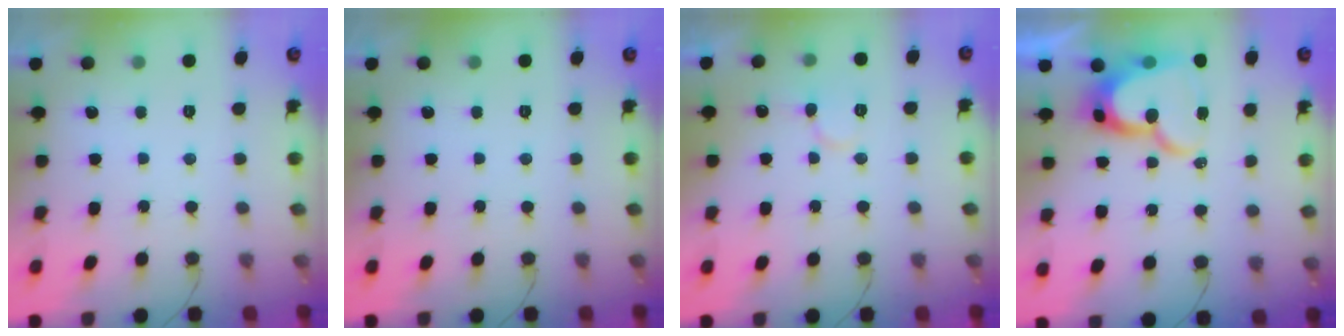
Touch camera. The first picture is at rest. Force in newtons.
{"total": 0.0}
{"total": 7.8, "press": 7.7, "slide": 1.2}
{"total": 16.6, "press": 16.6, "slide": 1.2}